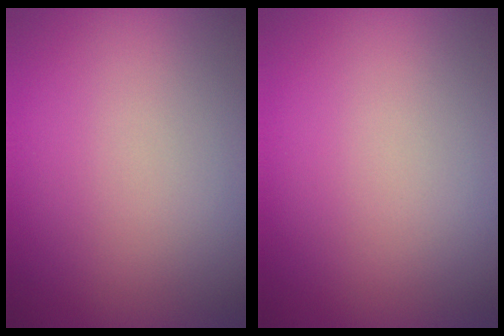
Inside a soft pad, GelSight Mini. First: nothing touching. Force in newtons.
{"total": 0.0}